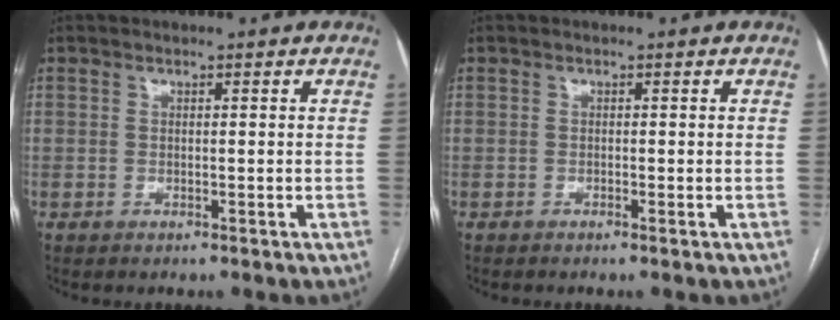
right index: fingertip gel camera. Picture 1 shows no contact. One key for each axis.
{"total": 0.0}